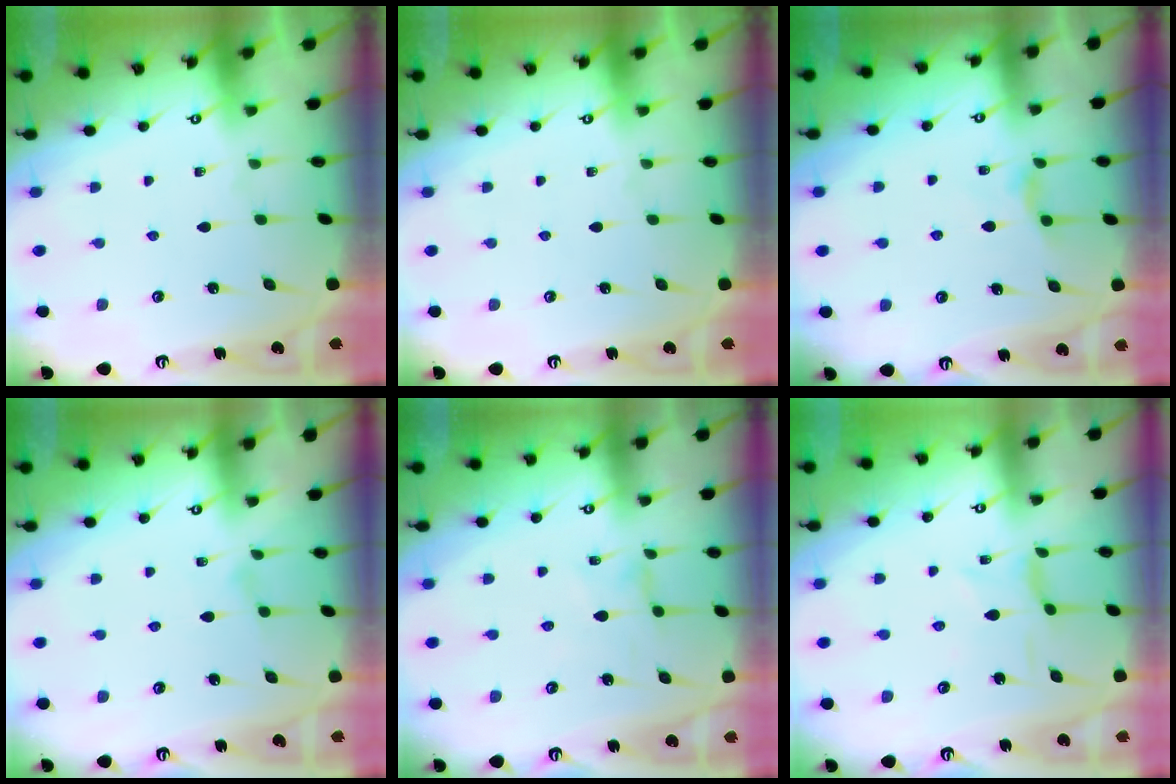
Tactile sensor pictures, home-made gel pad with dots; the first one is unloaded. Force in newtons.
{"total": 0.0}
{"total": 3.8, "press": 3.7, "slide": 0.7}
{"total": 1.6, "press": 1.6, "slide": 0.2}
{"total": 0.0}
{"total": 1.0, "press": 0.9, "slide": 0.4}